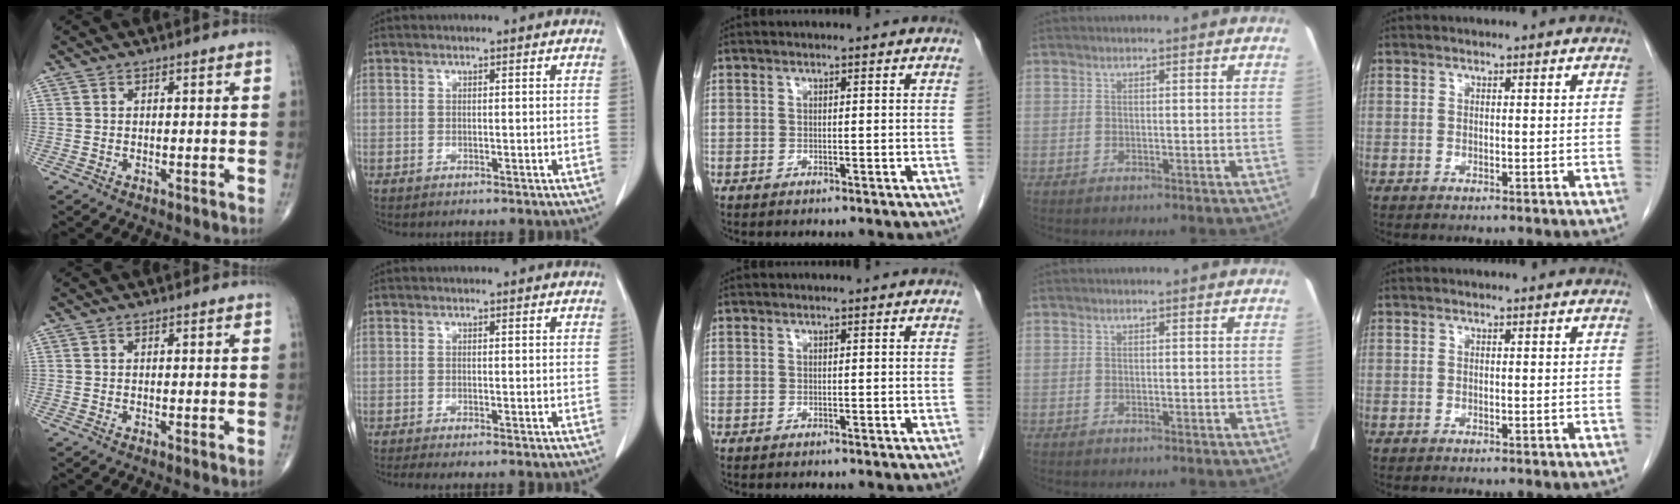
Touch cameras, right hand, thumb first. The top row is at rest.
{"thumb": {"total": 1.0, "force": [-0.2, 0.0, 0.9], "torque": [-0.015, -0.003, -0.003]}, "index": {"total": 1.7, "force": [-1.3, -0.1, 1.0], "torque": [-0.019, -0.004, -0.022]}}